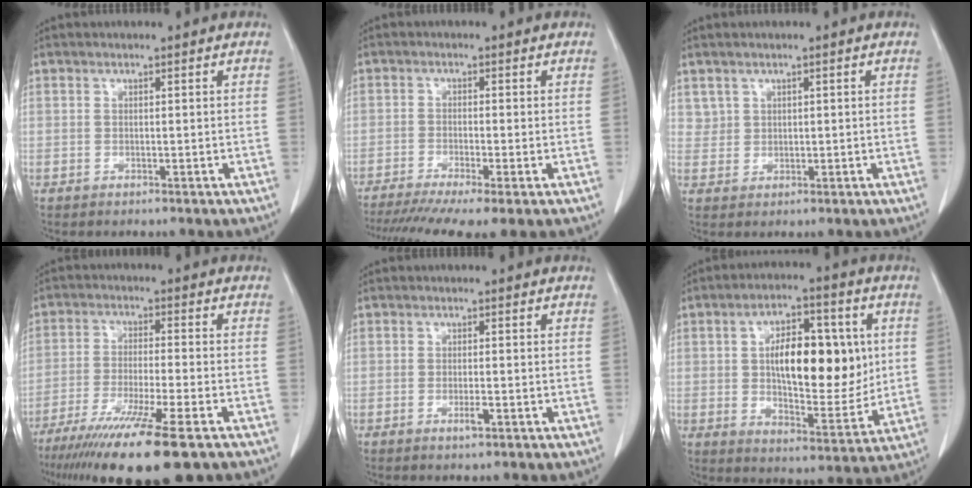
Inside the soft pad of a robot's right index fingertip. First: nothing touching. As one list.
[{"total": 11.1, "force": [-8.2, 0.7, 7.5], "torque": [-0.120, -0.019, -0.131]}, {"total": 1.9, "force": [1.1, 1.6, -0.1], "torque": [0.014, 0.003, 0.018]}, {"total": 15.8, "force": [-10.8, 0.6, 11.5], "torque": [-0.191, -0.049, -0.177]}, {"total": 1.6, "force": [-0.7, 0.2, 1.4], "torque": [-0.029, -0.002, -0.009]}, {"total": 15.0, "force": [2.1, 6.4, 13.5], "torque": [-0.216, 0.015, 0.040]}]